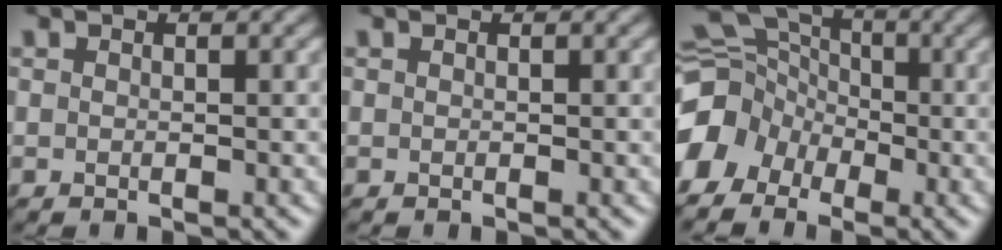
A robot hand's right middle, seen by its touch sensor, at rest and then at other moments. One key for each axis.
{"total": 0.0}
{"total": 6.1, "fx": -2.8, "fy": 4.8, "fz": 2.5, "tx": -0.050, "ty": 0.005, "tz": -0.061}